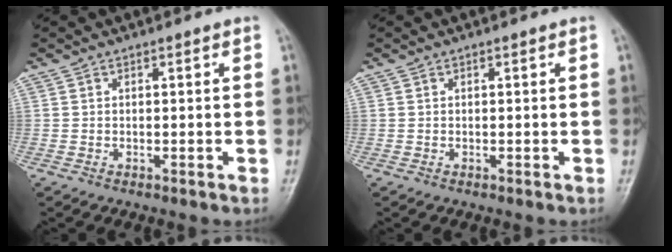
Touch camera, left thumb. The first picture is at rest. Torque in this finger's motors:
{"motor_torque": [0.00, 0.00, -0.03, -0.02, 0.00]}